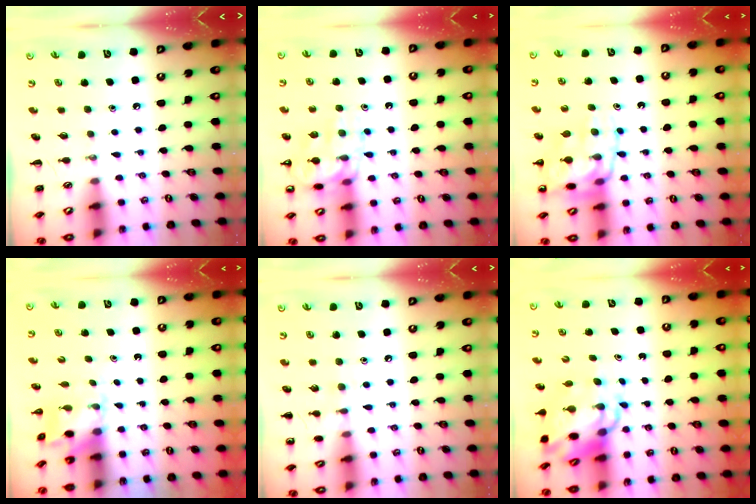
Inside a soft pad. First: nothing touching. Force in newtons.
{"total": 14.2, "press": 14.1, "slide": 2.0}
{"total": 15.1, "press": 14.9, "slide": 2.5}
{"total": 2.5, "press": 2.5, "slide": 0.5}
{"total": 5.5, "press": 5.2, "slide": 1.8}
{"total": 10.5, "press": 10.1, "slide": 2.8}